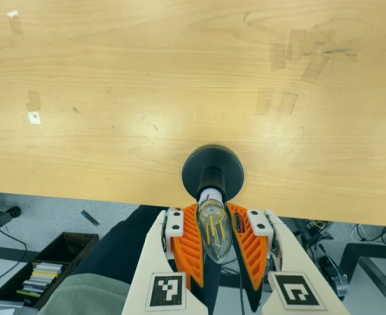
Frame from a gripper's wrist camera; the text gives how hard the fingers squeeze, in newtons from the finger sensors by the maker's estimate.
{"total": 20.3, "left": 21.0, "right": 19.5}